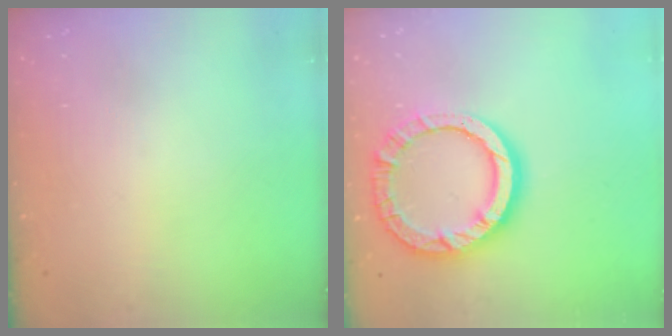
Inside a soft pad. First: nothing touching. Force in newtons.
{"total": 13.7, "press": 13.6, "slide": 1.4}